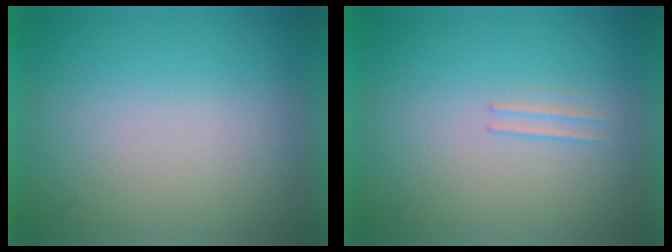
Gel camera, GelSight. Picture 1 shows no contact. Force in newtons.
{"total": 1.2}